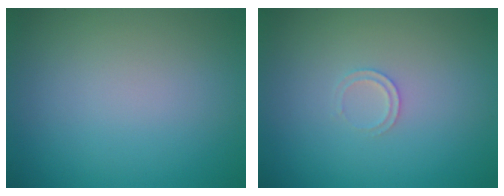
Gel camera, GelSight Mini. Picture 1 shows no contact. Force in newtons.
{"total": 0.9, "press": 0.9, "slide": 0.1}